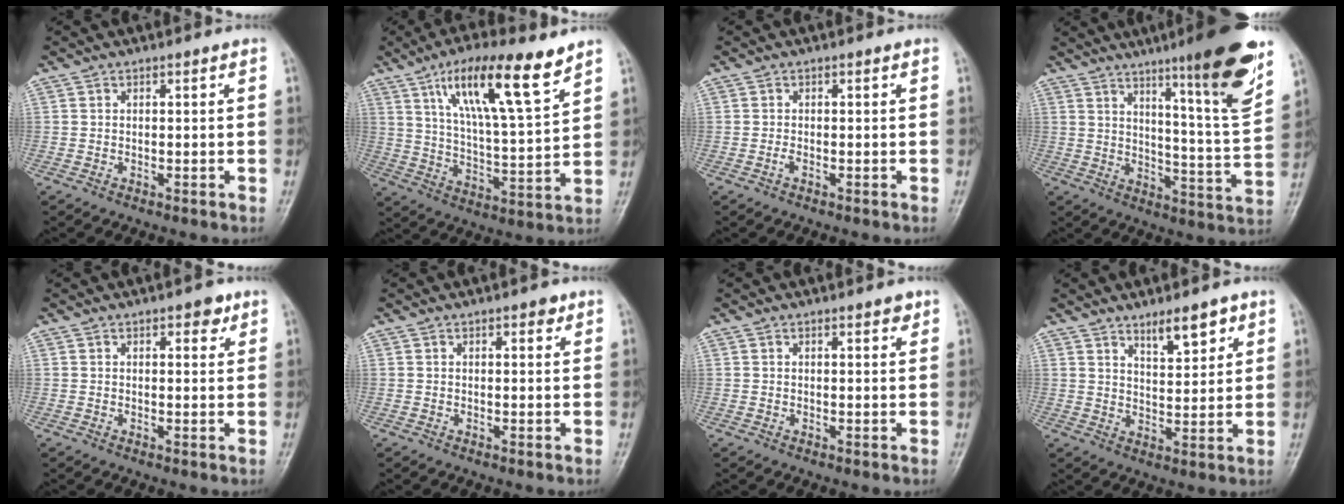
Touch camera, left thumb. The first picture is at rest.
{"total": 16.8, "force": [9.8, 3.8, 13.1], "torque": [-0.212, -0.039, 0.177]}
{"total": 0.7, "force": [-0.3, 0.2, 0.6], "torque": [-0.013, 0.000, -0.007]}
{"total": 18.2, "force": [10.8, 1.5, 14.6], "torque": [-0.186, -0.061, 0.161]}
{"total": 3.1, "force": [1.8, 1.4, 2.1], "torque": [-0.016, -0.006, 0.022]}
{"total": 1.9, "force": [1.1, 0.8, 1.3], "torque": [-0.012, -0.003, 0.013]}
{"total": 1.7, "force": [1.2, 0.6, 1.1], "torque": [-0.011, -0.005, 0.014]}
{"total": 6.8, "force": [4.6, 2.2, 4.5], "torque": [-0.054, -0.035, 0.074]}